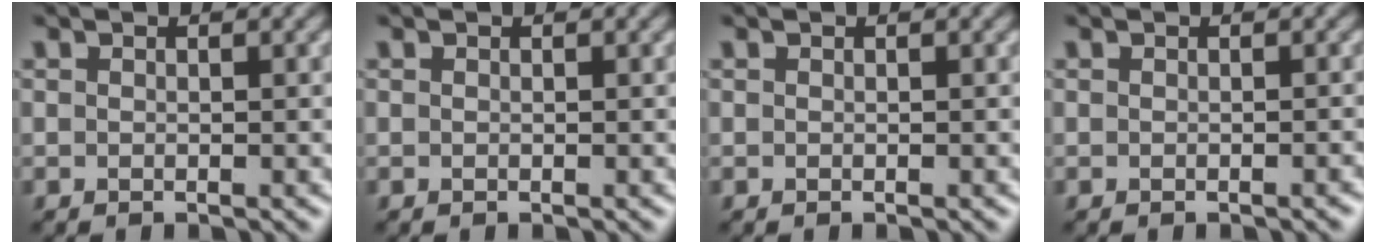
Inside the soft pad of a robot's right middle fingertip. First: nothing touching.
{"total": 0.0}
{"total": 0.0}
{"total": 0.6, "force": [-0.4, 0.1, 0.4], "torque": [-0.004, 0.002, -0.005]}